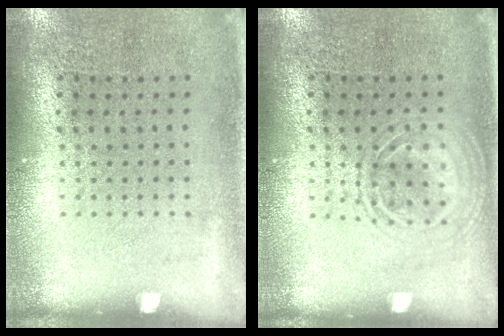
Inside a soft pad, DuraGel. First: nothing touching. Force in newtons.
{"total": 1.2, "press": 1.2, "slide": 0.1}